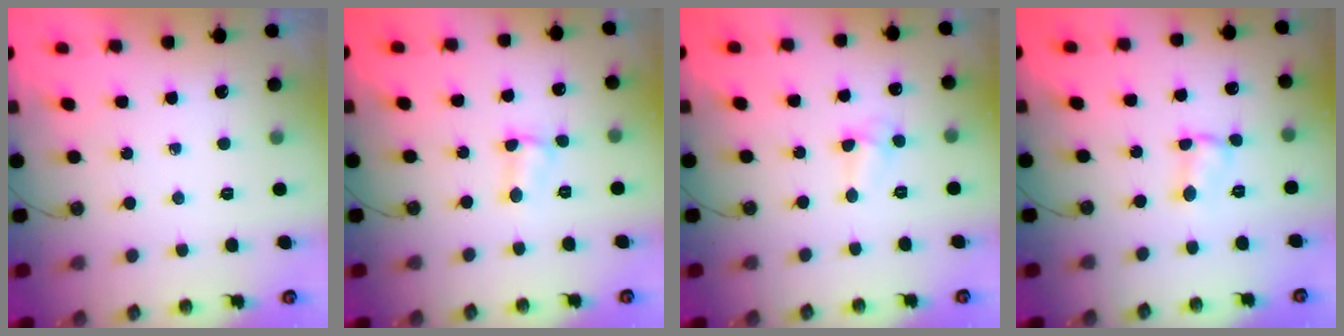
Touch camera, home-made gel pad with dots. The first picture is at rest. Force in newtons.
{"total": 3.6, "press": 3.6, "slide": 0.5}
{"total": 4.1, "press": 4.0, "slide": 0.4}
{"total": 2.5, "press": 2.5, "slide": 0.1}